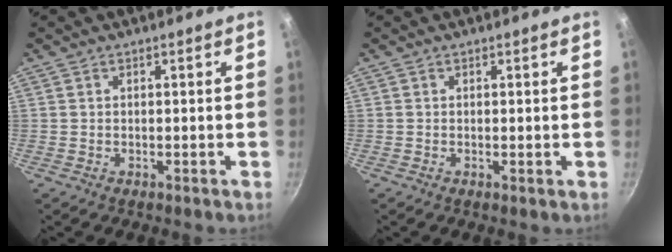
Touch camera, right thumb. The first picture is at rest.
{"total": 0.0}